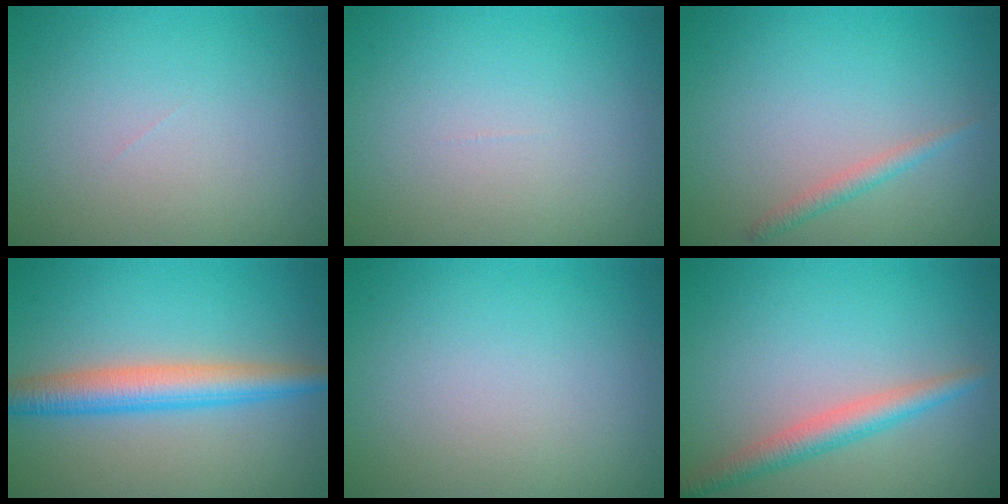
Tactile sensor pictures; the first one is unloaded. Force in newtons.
{"total": 0.0}
{"total": 1.2, "press": 1.1, "slide": 0.0}
{"total": 4.4, "press": 4.4, "slide": 0.1}
{"total": 0.0}
{"total": 2.7, "press": 2.7, "slide": 0.1}